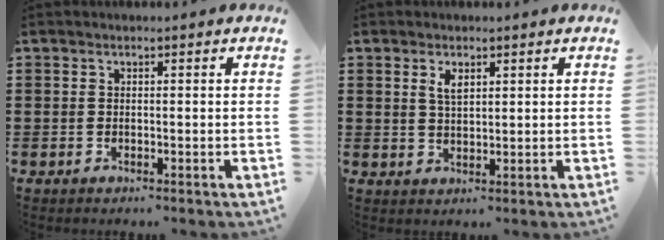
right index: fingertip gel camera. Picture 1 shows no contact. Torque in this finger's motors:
{"motor_torque": [0.24, 0.13, 0.12, 0.03]}